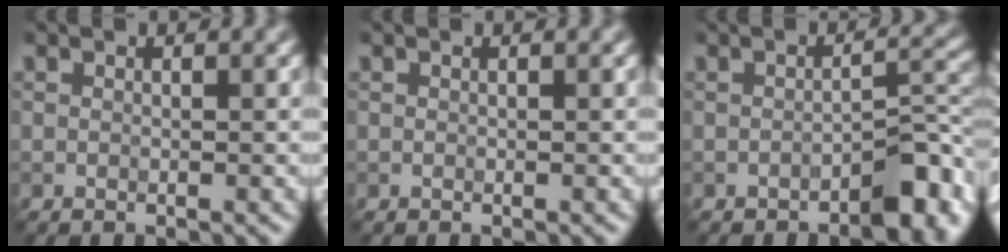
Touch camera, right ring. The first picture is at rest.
{"total": 0.0}
{"total": 3.9, "force": [-3.2, 0.6, 2.2], "torque": [-0.033, 0.012, -0.028]}